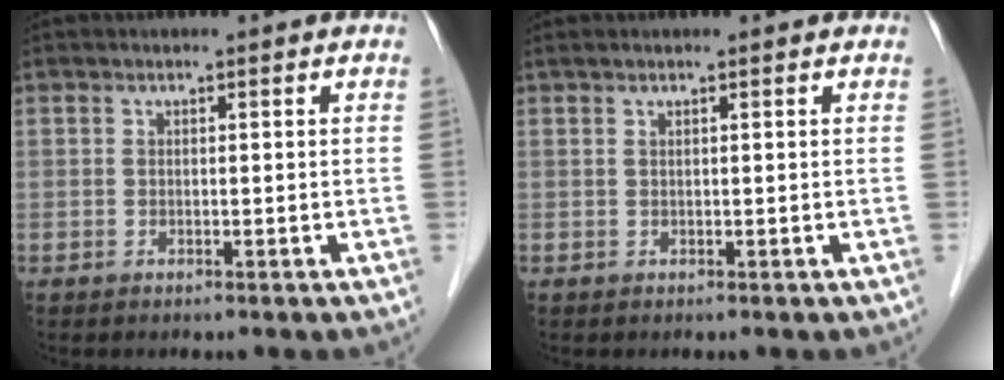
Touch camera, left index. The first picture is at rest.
{"total": 0.8, "force": [0.6, -0.1, 0.5], "torque": [-0.018, 0.016, 0.014]}